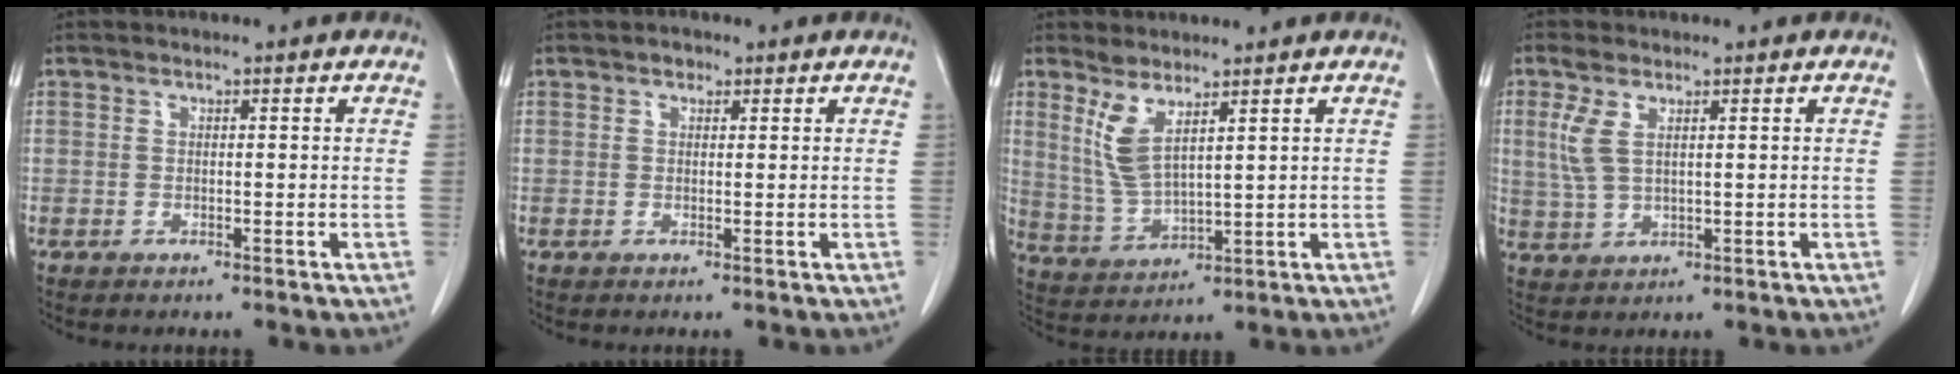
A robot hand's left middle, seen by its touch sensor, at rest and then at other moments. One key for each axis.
{"total": 1.1, "fx": 0.7, "fy": 0.8, "fz": 0.4, "tx": -0.007, "ty": 0.001, "tz": 0.008}
{"total": 6.1, "fx": 3.5, "fy": 1.3, "fz": 4.9, "tx": -0.113, "ty": -0.012, "tz": 0.080}
{"total": 4.4, "fx": 1.6, "fy": 1.6, "fz": 3.8, "tx": -0.108, "ty": 0.001, "tz": 0.040}